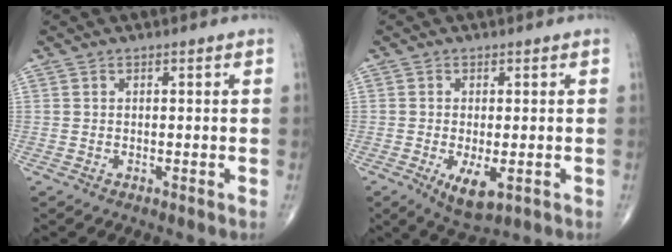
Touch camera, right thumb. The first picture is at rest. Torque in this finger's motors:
{"motor_torque": [-0.18, 0.40, 0.35, 0.25, 0.06]}